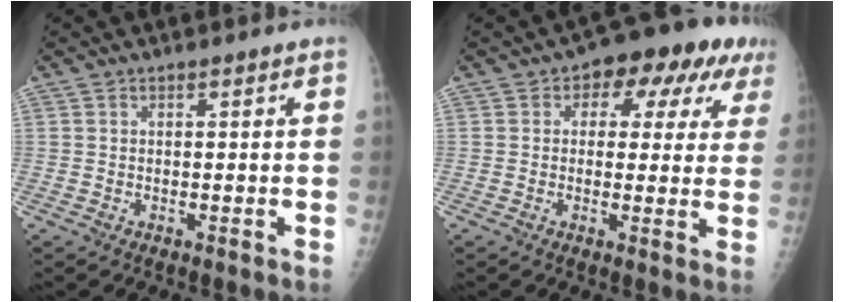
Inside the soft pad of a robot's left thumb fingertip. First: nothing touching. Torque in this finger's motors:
{"motor_torque": [-0.05, 0.27, 0.10, 0.00, 0.11]}